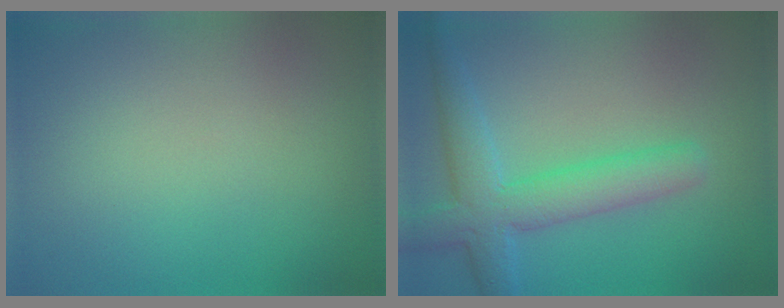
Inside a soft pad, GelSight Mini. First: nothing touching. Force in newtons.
{"total": 5.3, "press": 5.3, "slide": 0.2}